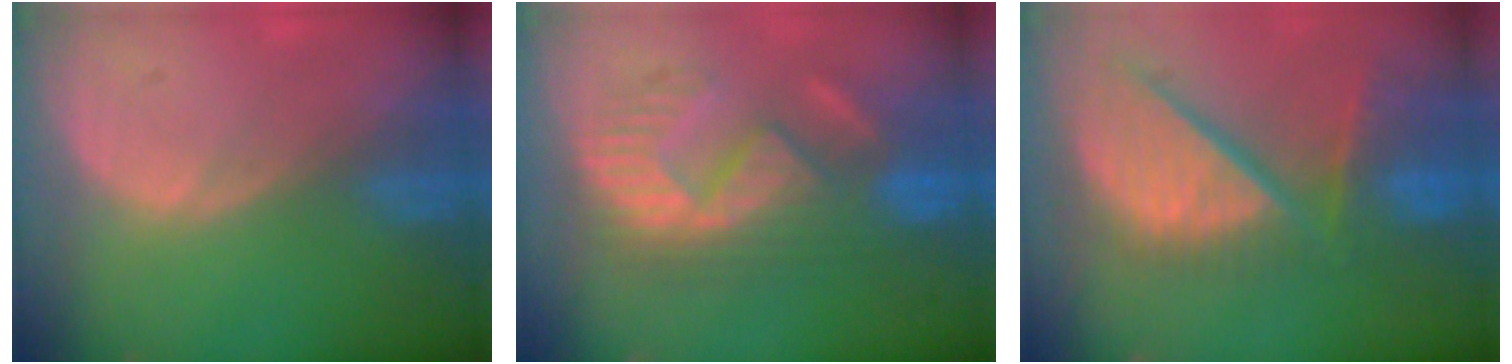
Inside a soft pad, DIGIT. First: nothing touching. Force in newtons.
{"total": 9.7, "press": 9.7, "slide": 0.3}
{"total": 13.1, "press": 11.0, "slide": 7.1}